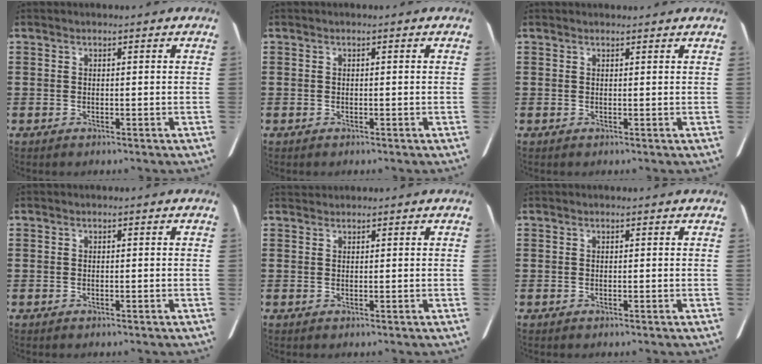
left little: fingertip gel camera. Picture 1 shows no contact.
{"total": 0.0}
{"total": 0.8, "force": [0.8, 0.1, 0.1], "torque": [0.005, -0.001, 0.013]}
{"total": 0.0}
{"total": 1.0, "force": [1.0, 0.2, -0.1], "torque": [0.000, 0.001, 0.019]}
{"total": 0.0}